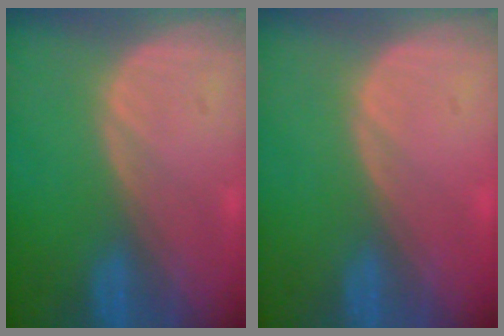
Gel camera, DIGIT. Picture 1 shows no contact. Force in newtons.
{"total": 0.6, "press": 0.0, "slide": 0.6}